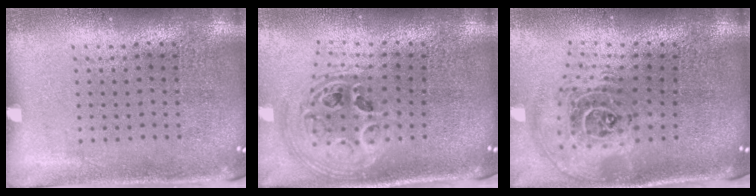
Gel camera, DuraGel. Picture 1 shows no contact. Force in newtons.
{"total": 2.5, "press": 1.8, "slide": 1.7}
{"total": 2.6, "press": 1.8, "slide": 1.9}